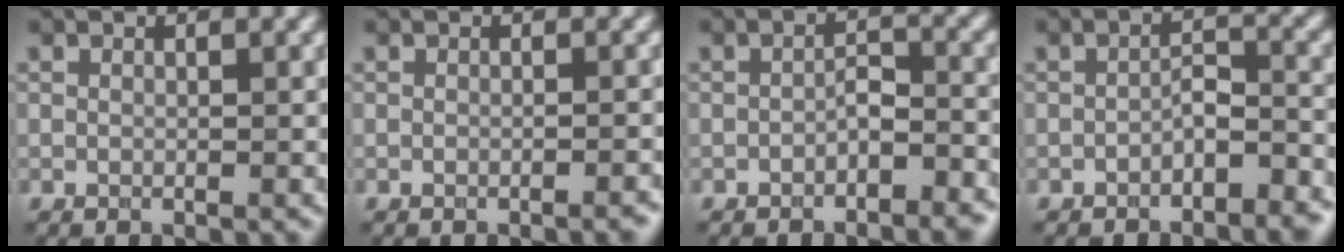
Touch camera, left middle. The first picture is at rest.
{"total": 1.0, "force": [-0.7, 0.2, 0.7], "torque": [-0.005, 0.000, -0.013]}
{"total": 2.5, "force": [-1.5, 1.0, 1.8], "torque": [-0.026, 0.009, -0.024]}
{"total": 3.1, "force": [-1.9, 1.1, 2.1], "torque": [-0.031, 0.008, -0.033]}